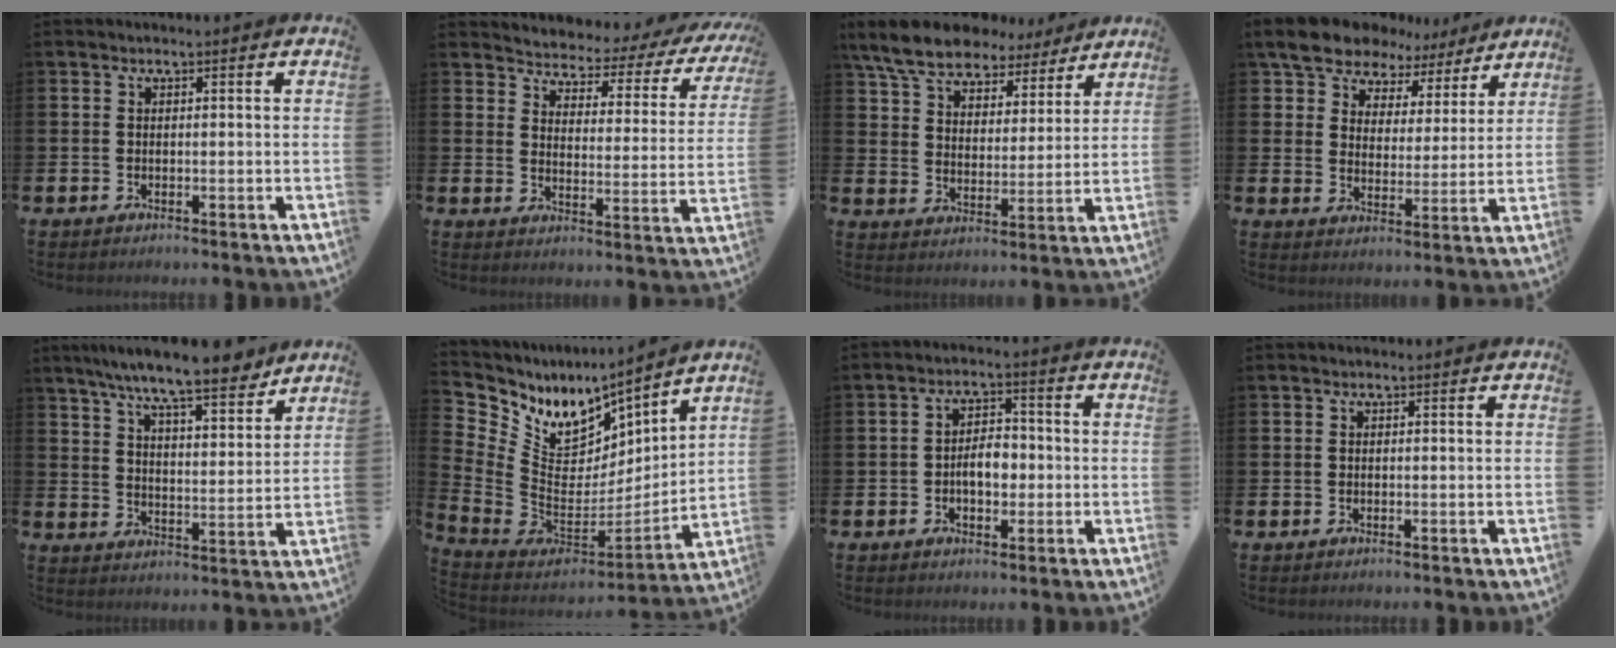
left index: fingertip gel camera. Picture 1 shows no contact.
{"total": 3.1, "force": [2.8, 1.3, 0.4], "torque": [-0.033, -0.034, 0.037]}
{"total": 8.8, "force": [7.8, 3.4, 2.4], "torque": [-0.084, -0.038, 0.143]}
{"total": 9.0, "force": [8.0, 3.9, 1.3], "torque": [-0.063, -0.044, 0.144]}
{"total": 9.9, "force": [8.8, 0.9, 4.3], "torque": [-0.100, -0.046, 0.155]}
{"total": 9.0, "force": [7.0, 5.0, 2.9], "torque": [-0.116, -0.057, 0.130]}
{"total": 4.0, "force": [-0.8, 2.5, 3.0], "torque": [-0.043, 0.002, -0.022]}
{"total": 0.0}